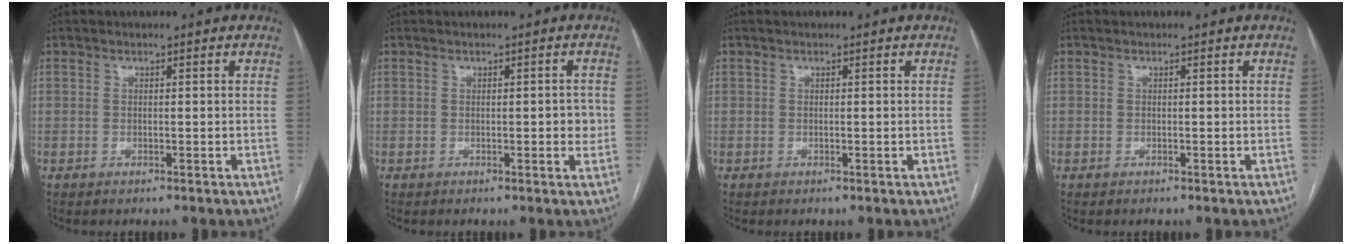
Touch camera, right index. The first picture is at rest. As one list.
[{"total": 2.0, "force": [-0.2, 0.8, 1.9], "torque": [-0.019, 0.002, -0.002]}, {"total": 0.0}, {"total": 0.0}]